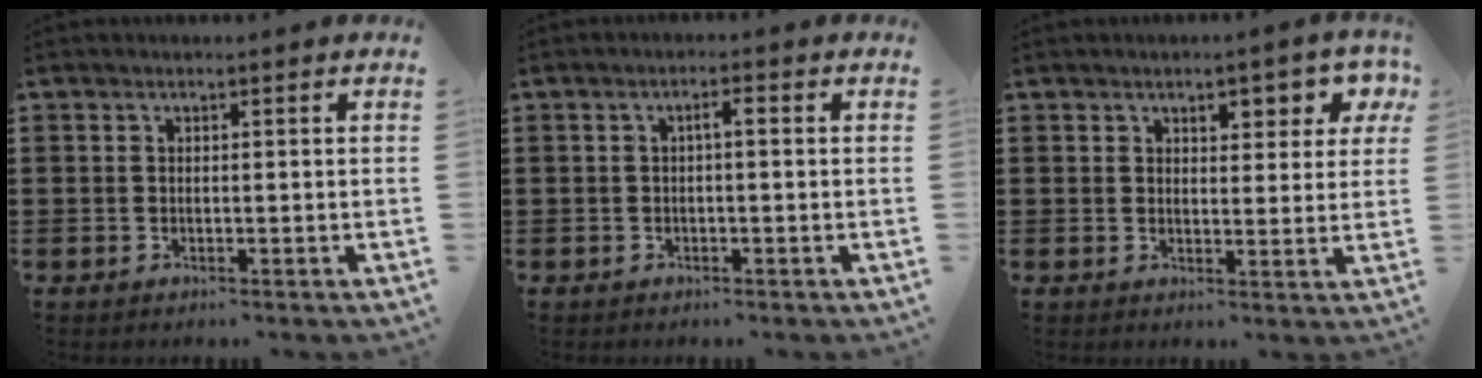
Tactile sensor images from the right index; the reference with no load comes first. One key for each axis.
{"total": 1.6, "fx": 0.0, "fy": 0.3, "fz": 1.6, "tx": -0.031, "ty": 0.004, "tz": -0.003}
{"total": 4.4, "fx": 2.6, "fy": 2.3, "fz": 2.8, "tx": -0.033, "ty": -0.001, "tz": 0.036}